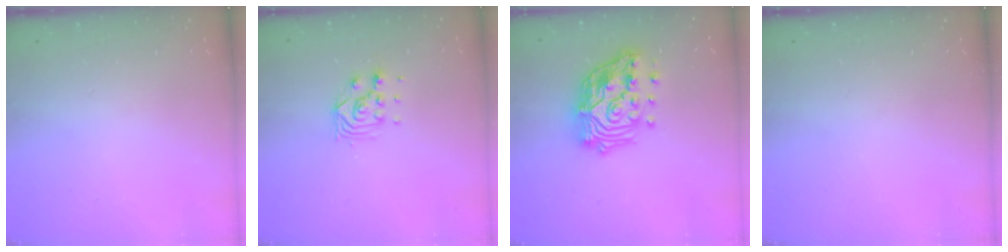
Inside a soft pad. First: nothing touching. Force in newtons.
{"total": 7.4, "press": 7.3, "slide": 0.6}
{"total": 19.6, "press": 19.5, "slide": 2.3}
{"total": 0.0}